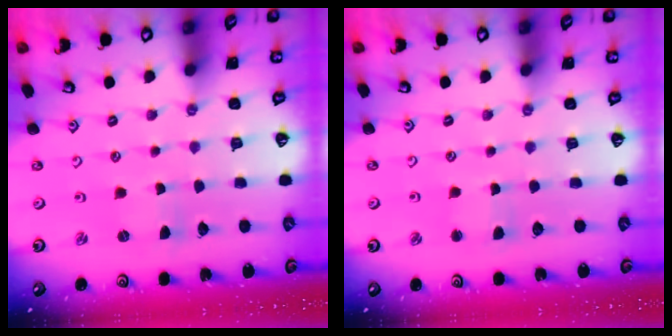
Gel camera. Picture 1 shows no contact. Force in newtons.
{"total": 2.7, "press": 2.6, "slide": 0.4}